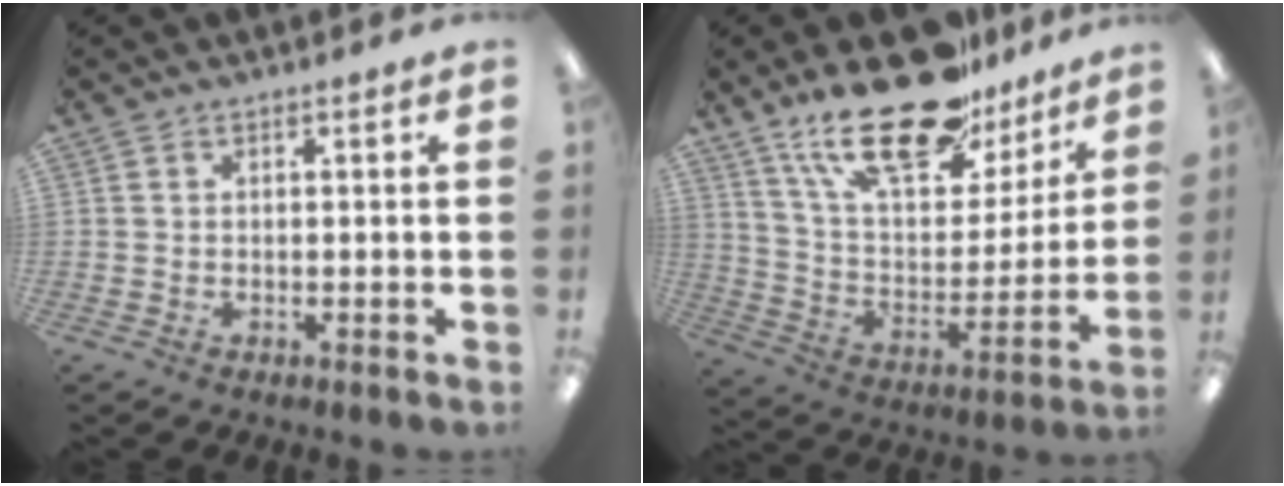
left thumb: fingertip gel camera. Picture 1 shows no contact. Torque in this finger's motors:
{"motor_torque": [0.69, 0.13, 1.33, -1.44, 0.34]}